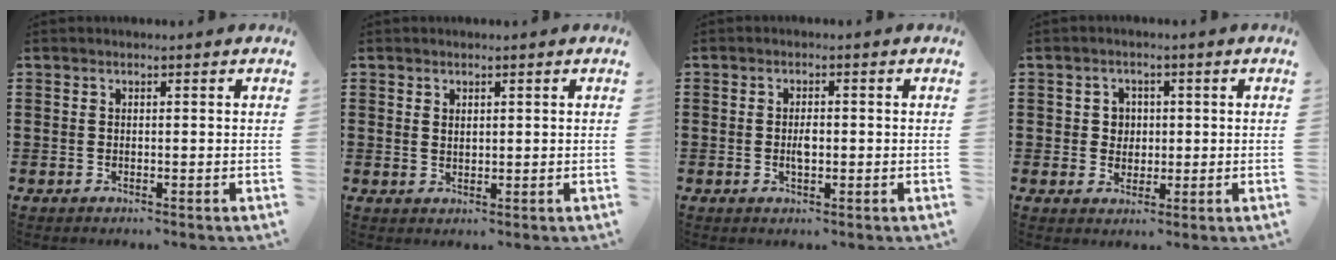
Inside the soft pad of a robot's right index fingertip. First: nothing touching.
{"total": 1.0, "force": [0.8, 0.4, 0.3], "torque": [-0.006, 0.004, 0.016]}
{"total": 2.3, "force": [-0.2, 1.0, 2.1], "torque": [-0.040, 0.001, -0.004]}
{"total": 2.9, "force": [0.3, 2.7, 0.9], "torque": [-0.030, 0.011, 0.001]}